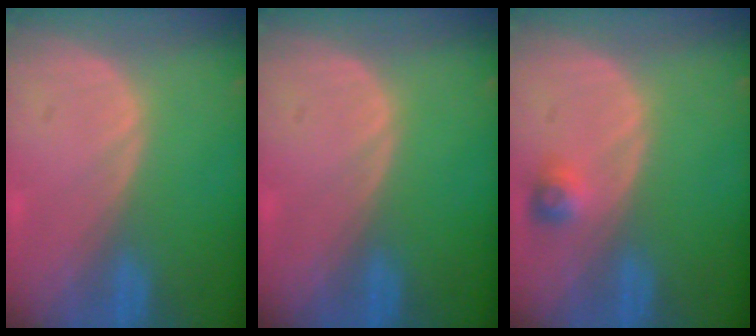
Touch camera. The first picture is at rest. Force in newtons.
{"total": 0.0}
{"total": 2.5, "press": 2.3, "slide": 1.0}